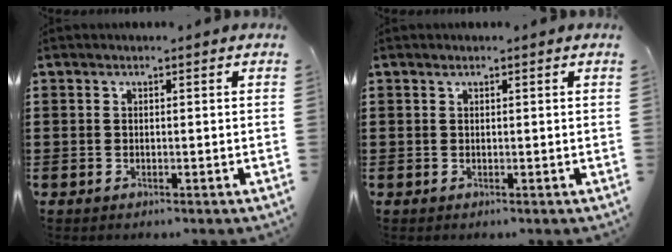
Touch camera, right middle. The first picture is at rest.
{"total": 0.5, "force": [0.5, -0.1, 0.2], "torque": [-0.005, -0.001, 0.010]}